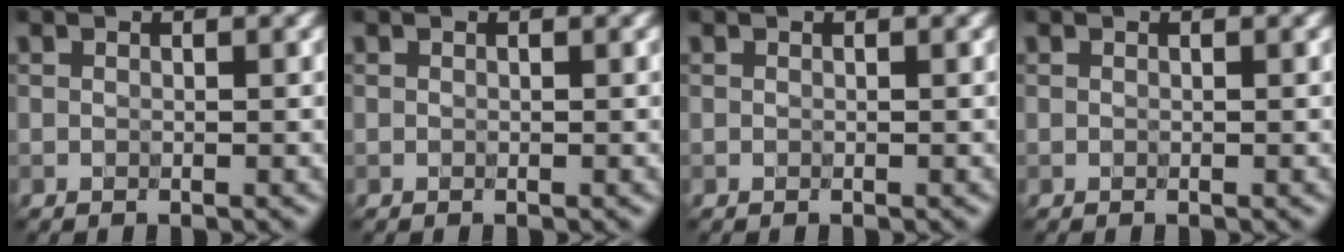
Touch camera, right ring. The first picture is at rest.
{"total": 0.0}
{"total": 0.0}
{"total": 0.0}